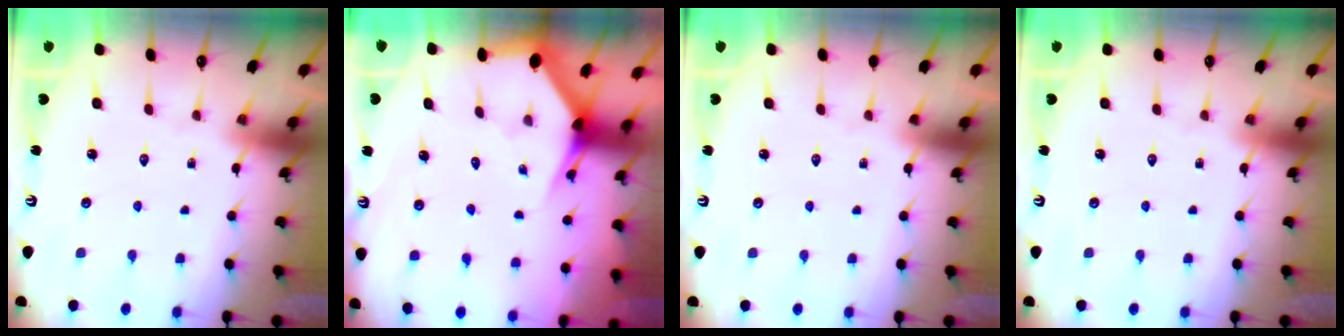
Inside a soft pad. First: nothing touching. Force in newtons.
{"total": 3.1, "press": 3.1, "slide": 0.1}
{"total": 0.0}
{"total": 0.0}